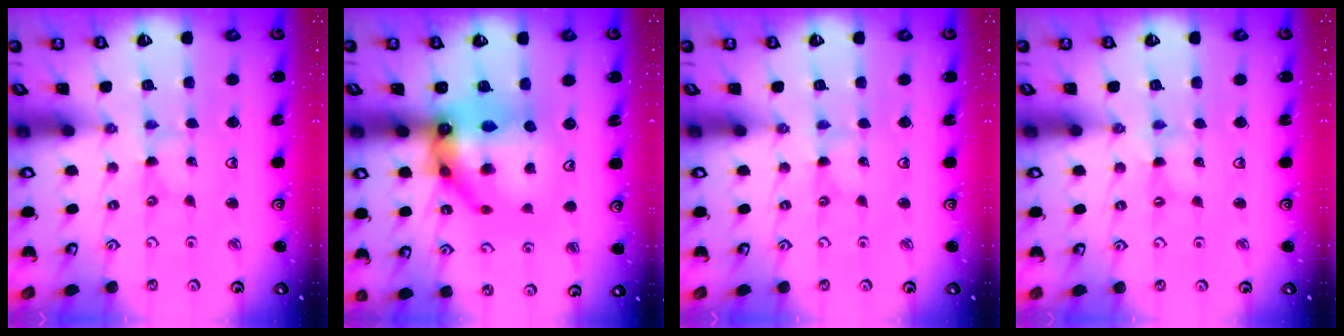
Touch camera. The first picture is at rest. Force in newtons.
{"total": 17.7, "press": 17.6, "slide": 2.1}
{"total": 0.0}
{"total": 0.8, "press": 0.8, "slide": 0.2}